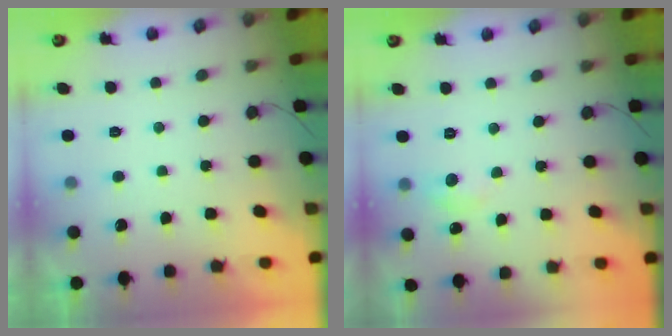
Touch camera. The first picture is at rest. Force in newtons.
{"total": 3.6, "press": 3.6, "slide": 0.5}